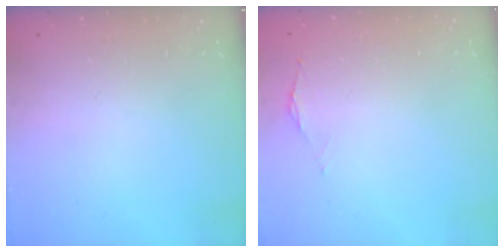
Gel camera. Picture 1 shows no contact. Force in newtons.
{"total": 0.5, "press": 0.4, "slide": 0.3}